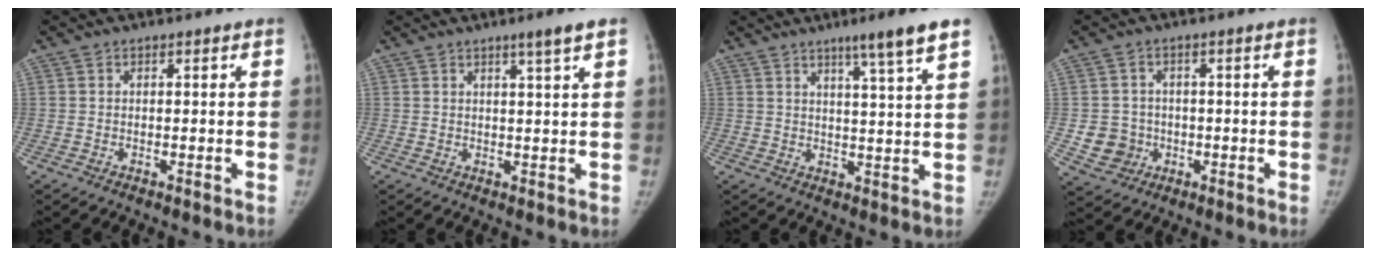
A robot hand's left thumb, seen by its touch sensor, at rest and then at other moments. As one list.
[{"total": 3.7, "force": [2.2, -0.5, 2.9], "torque": [-0.048, -0.014, 0.037]}, {"total": 8.4, "force": [5.4, -0.5, 6.4], "torque": [-0.095, -0.028, 0.079]}, {"total": 5.9, "force": [-1.1, 5.7, 1.2], "torque": [0.008, 0.010, -0.012]}]